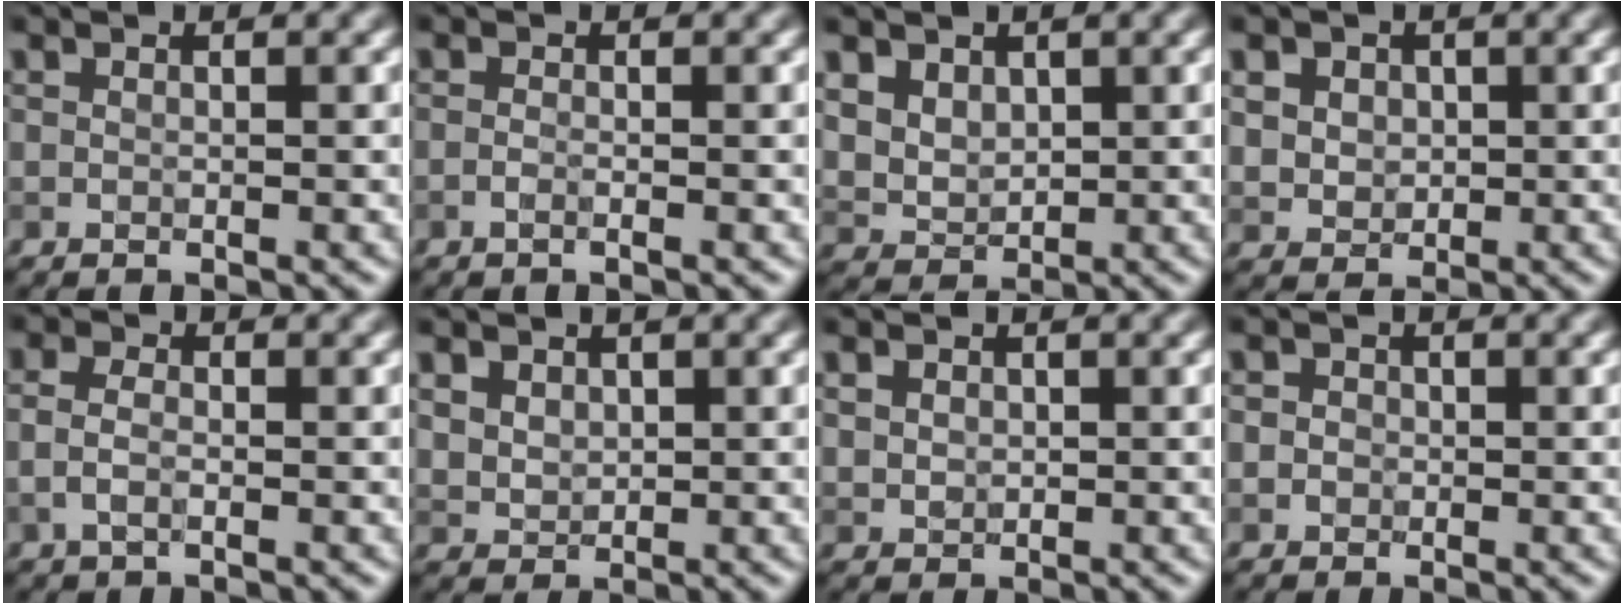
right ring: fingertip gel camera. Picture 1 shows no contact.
{"total": 0.8, "force": [-0.4, 0.2, 0.7], "torque": [-0.011, -0.003, -0.009]}
{"total": 4.3, "force": [2.1, 3.1, 2.0], "torque": [-0.064, 0.003, 0.055]}
{"total": 4.3, "force": [1.7, 3.4, 1.9], "torque": [-0.048, 0.011, 0.029]}
{"total": 1.9, "force": [-0.4, 1.0, 1.5], "torque": [-0.037, 0.001, -0.014]}
{"total": 2.1, "force": [1.1, 1.6, 0.8], "torque": [-0.024, -0.005, 0.030]}
{"total": 1.5, "force": [0.5, 1.3, 0.6], "torque": [-0.012, -0.003, 0.016]}
{"total": 1.7, "force": [0.2, 1.6, 0.7], "torque": [0.004, 0.009, -0.009]}